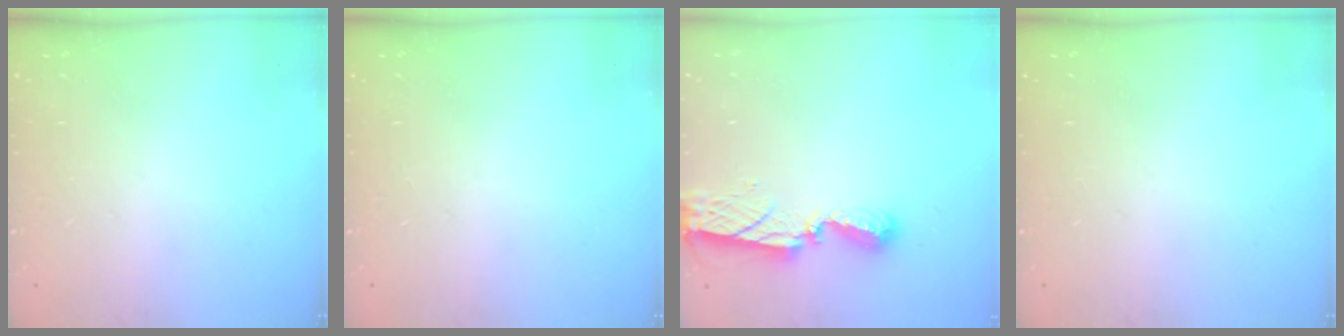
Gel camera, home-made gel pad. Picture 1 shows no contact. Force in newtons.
{"total": 0.0}
{"total": 7.9, "press": 7.9, "slide": 0.3}
{"total": 0.0}